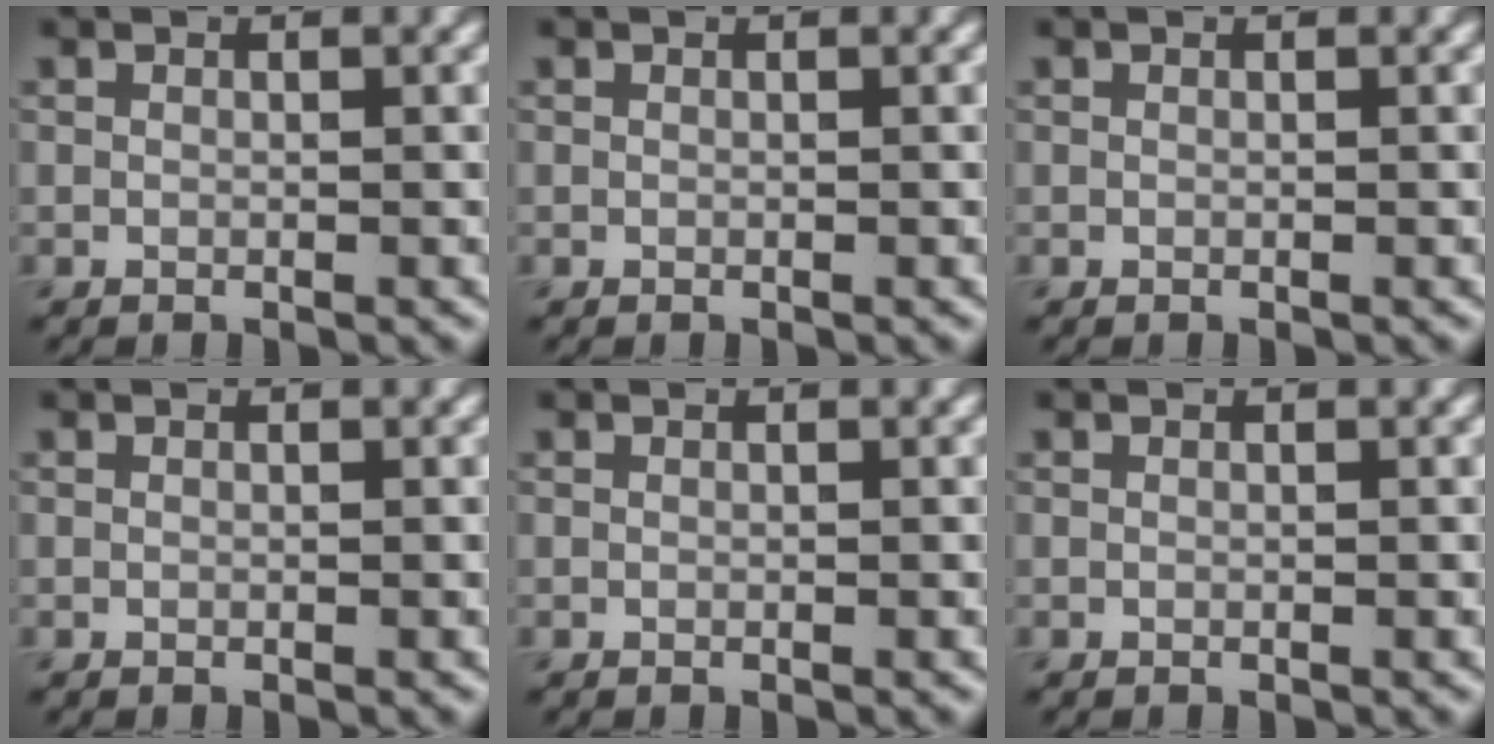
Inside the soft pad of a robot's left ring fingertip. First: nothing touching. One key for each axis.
{"total": 0.0}
{"total": 0.0}
{"total": 0.0}
{"total": 0.0}
{"total": 0.0}